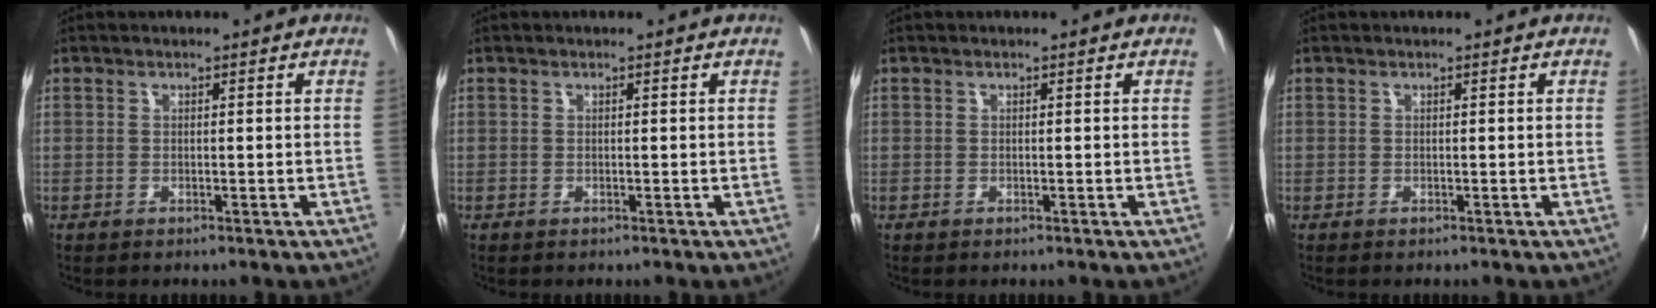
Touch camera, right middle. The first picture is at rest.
{"total": 0.0}
{"total": 0.0}
{"total": 0.0}